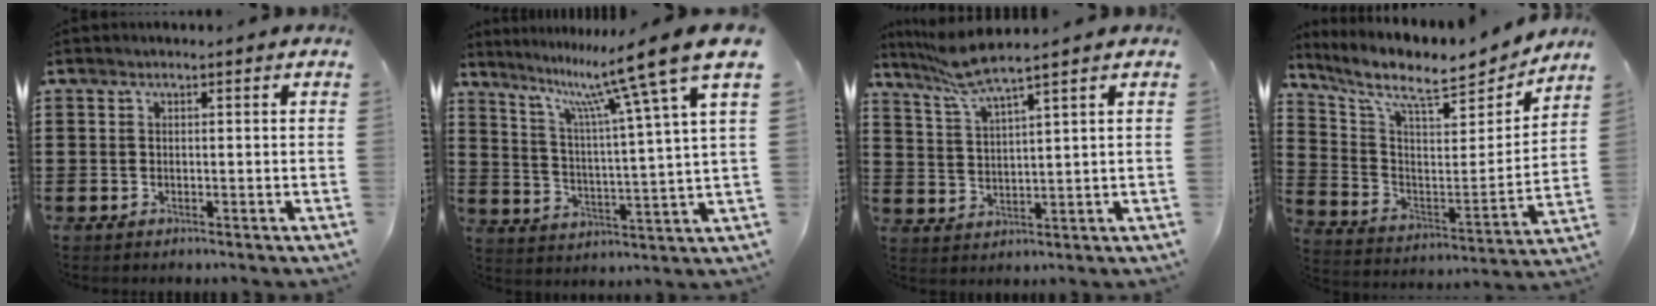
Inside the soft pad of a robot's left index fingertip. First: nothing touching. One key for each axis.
{"total": 12.4, "fx": 9.4, "fy": -0.3, "fz": 8.0, "tx": -0.156, "ty": -0.063, "tz": 0.143}
{"total": 6.1, "fx": 5.0, "fy": -0.2, "fz": 3.4, "tx": -0.084, "ty": -0.013, "tz": 0.088}
{"total": 9.8, "fx": 8.2, "fy": 2.0, "fz": 4.9, "tx": -0.118, "ty": -0.063, "tz": 0.133}